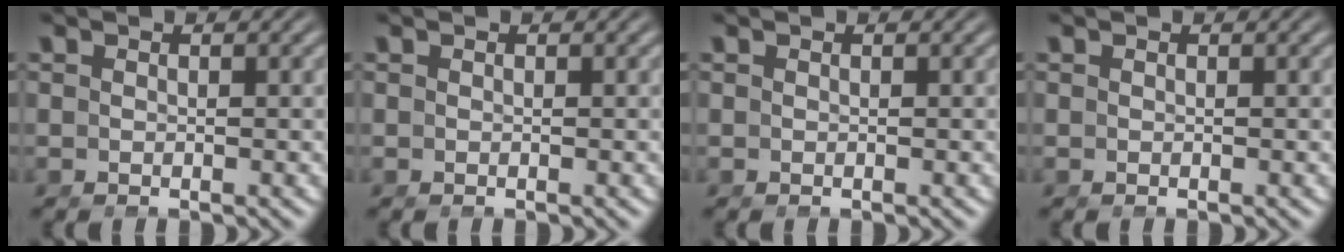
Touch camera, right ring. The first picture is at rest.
{"total": 0.0}
{"total": 0.0}
{"total": 0.0}